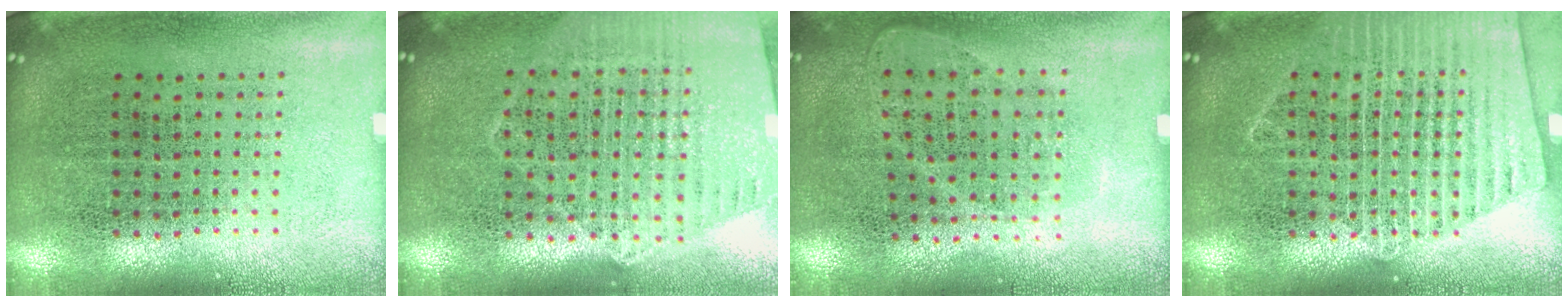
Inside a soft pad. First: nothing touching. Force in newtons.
{"total": 1.2, "press": 1.2, "slide": 0.3}
{"total": 1.0, "press": 0.9, "slide": 0.5}
{"total": 2.9, "press": 2.9, "slide": 0.3}